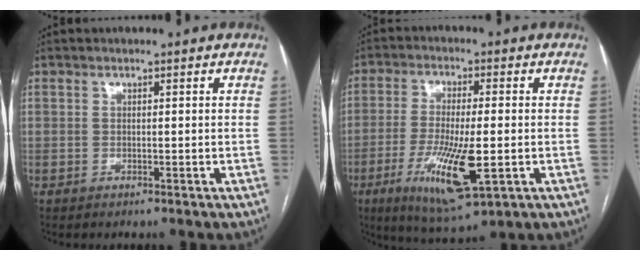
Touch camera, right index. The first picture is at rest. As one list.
[{"total": 12.4, "force": [-3.7, 2.3, 11.6], "torque": [-0.220, -0.027, -0.057]}]